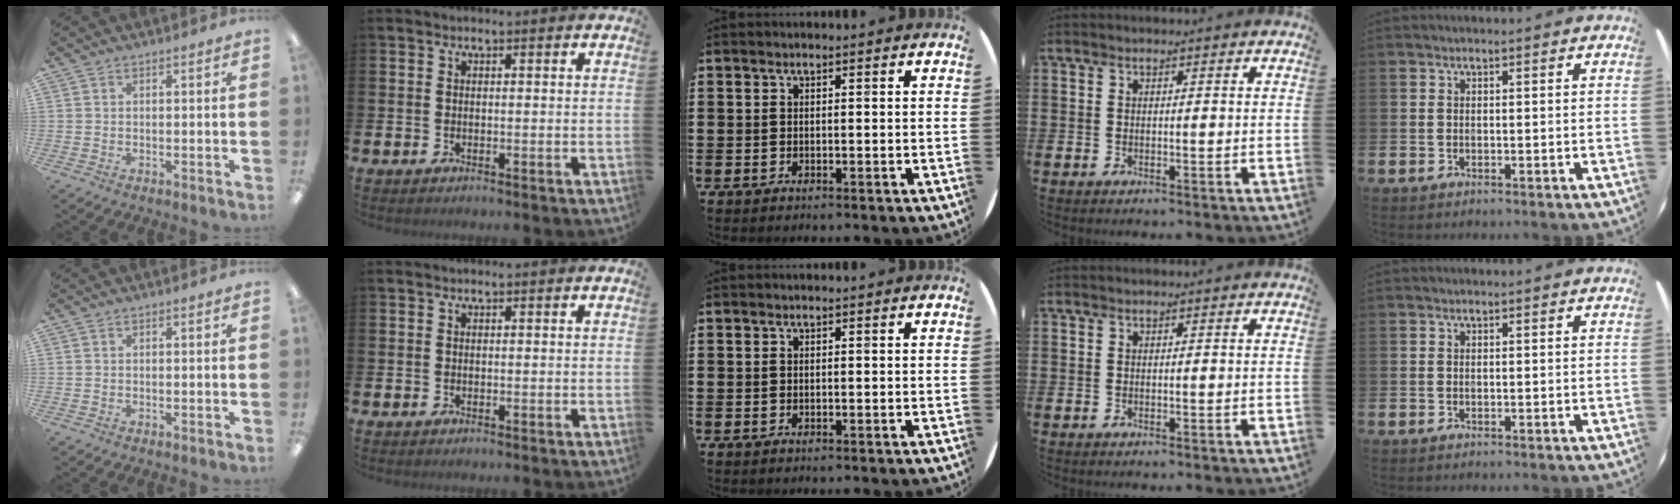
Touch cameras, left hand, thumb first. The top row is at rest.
{}